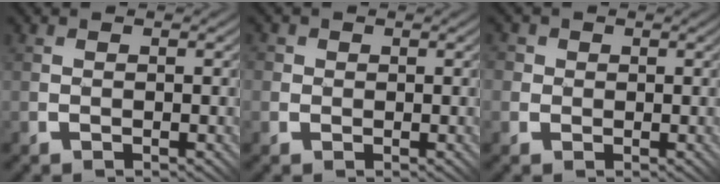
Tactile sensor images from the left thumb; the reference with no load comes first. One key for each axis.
{"total": 3.1, "fx": 0.8, "fy": 2.9, "fz": 0.2, "tx": 0.001, "ty": 0.012, "tz": -0.005}
{"total": 3.6, "fx": 1.1, "fy": 3.4, "fz": 0.5, "tx": -0.007, "ty": 0.013, "tz": -0.002}